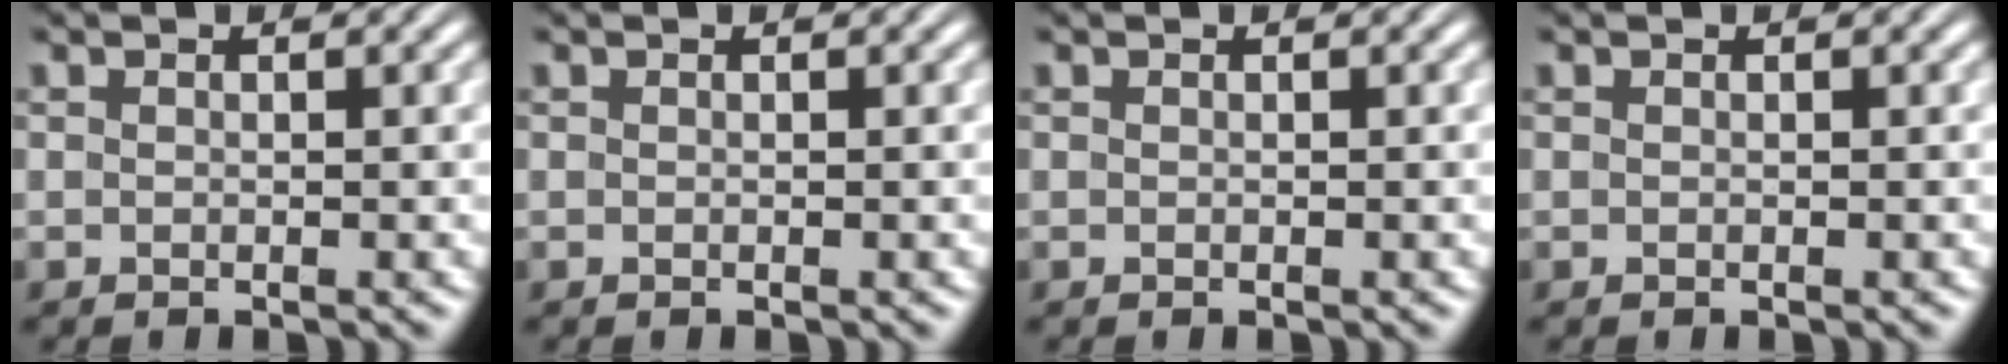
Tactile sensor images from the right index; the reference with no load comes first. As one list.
[{"total": 0.0}, {"total": 0.0}, {"total": 0.0}]